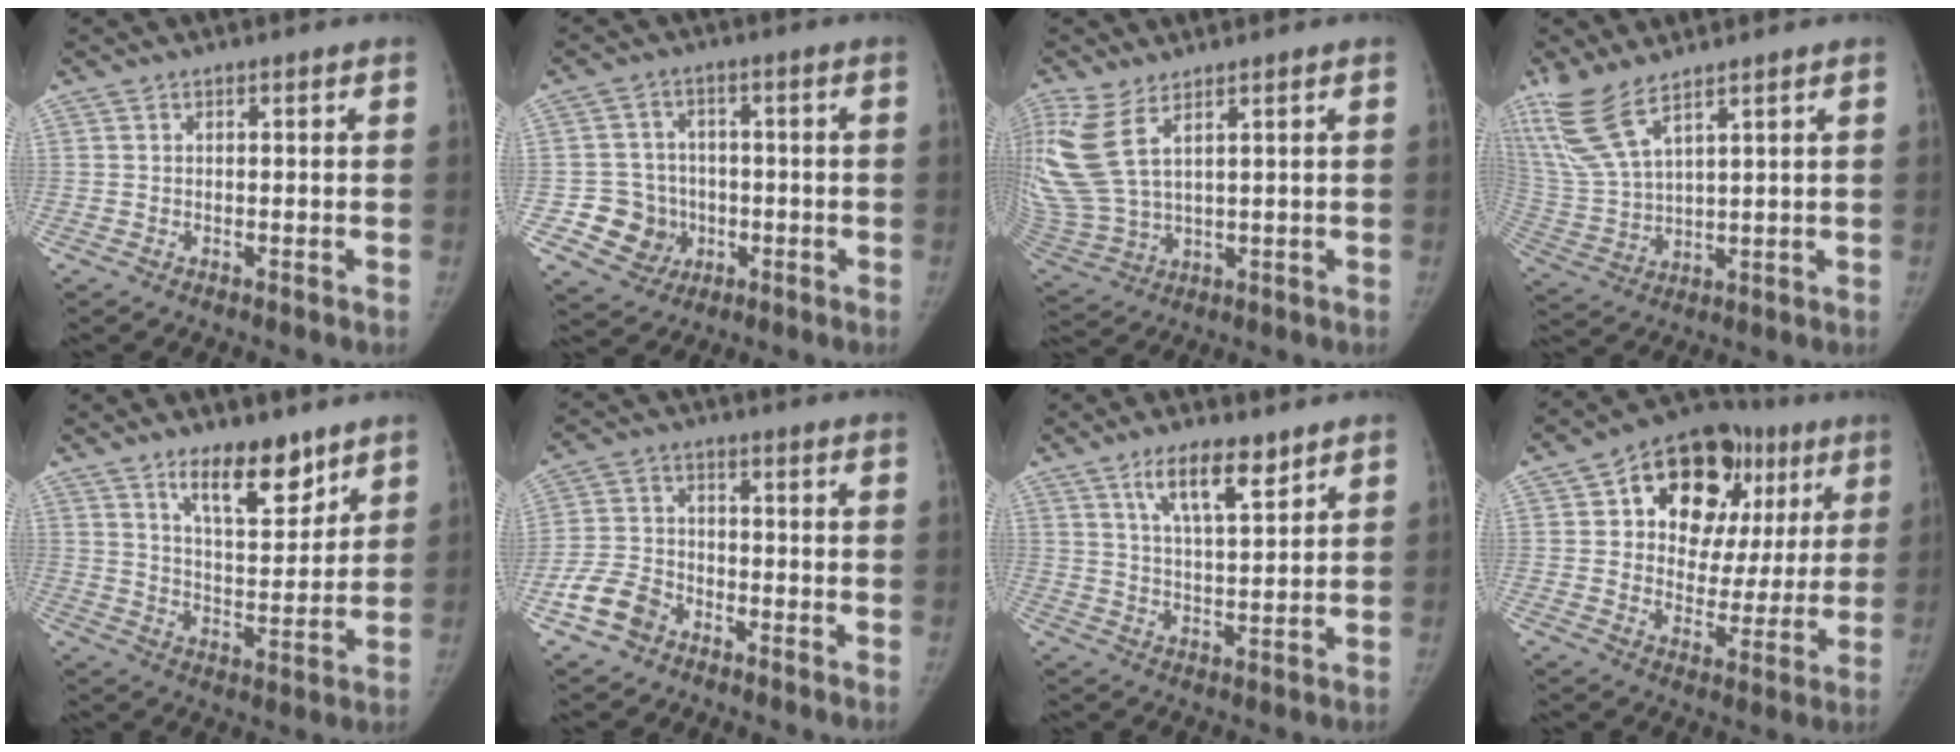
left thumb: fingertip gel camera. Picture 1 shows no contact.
{"total": 8.2, "force": [-2.0, 7.8, 1.6], "torque": [0.007, 0.012, -0.026]}
{"total": 12.6, "force": [5.8, 5.6, 9.7], "torque": [-0.247, -0.019, 0.132]}
{"total": 11.0, "force": [7.8, 3.0, 7.1], "torque": [-0.167, -0.028, 0.178]}
{"total": 11.8, "force": [8.2, 4.5, 7.3], "torque": [-0.084, -0.062, 0.139]}
{"total": 7.4, "force": [-4.3, 5.1, 3.0], "torque": [-0.052, 0.021, -0.085]}
{"total": 9.2, "force": [5.9, 2.9, 6.5], "torque": [-0.098, -0.034, 0.108]}
{"total": 21.6, "force": [8.2, 14.6, 13.8], "torque": [-0.127, 0.011, 0.117]}